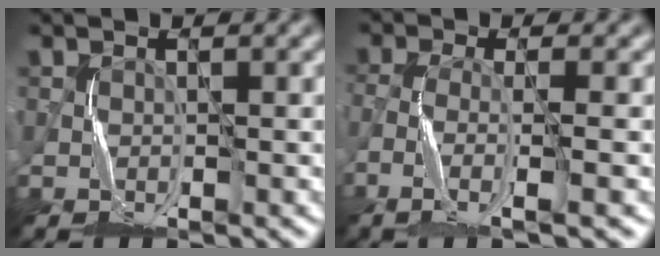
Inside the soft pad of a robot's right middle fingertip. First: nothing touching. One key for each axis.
{"total": 4.0, "fx": -2.4, "fy": 0.6, "fz": 3.1, "tx": -0.057, "ty": -0.007, "tz": -0.059}